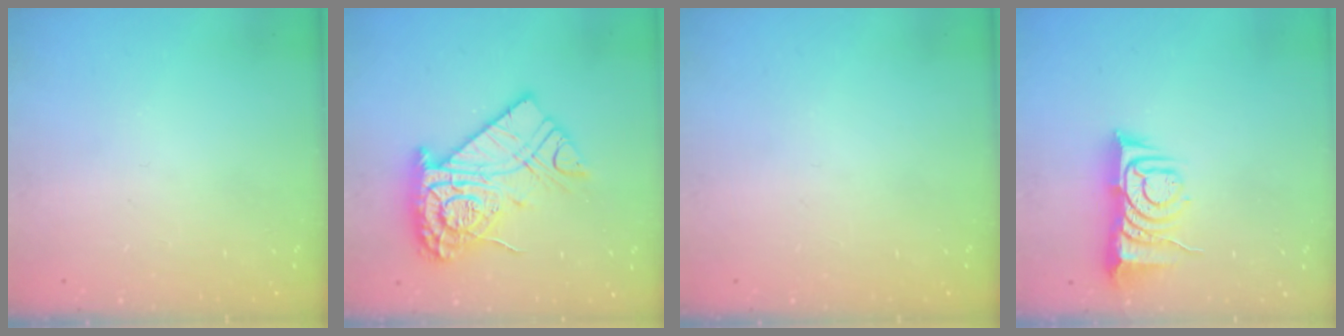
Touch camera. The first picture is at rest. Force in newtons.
{"total": 20.4, "press": 20.3, "slide": 1.4}
{"total": 0.0}
{"total": 8.9, "press": 8.8, "slide": 1.2}